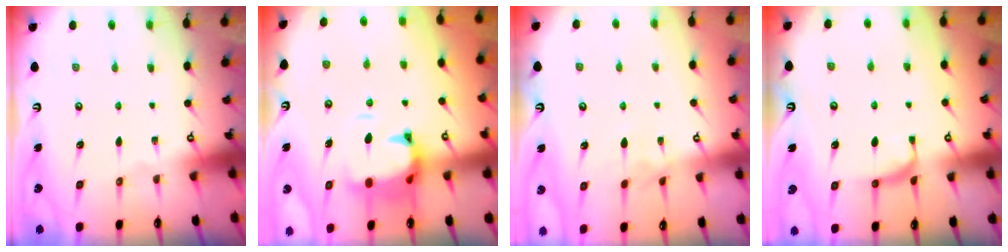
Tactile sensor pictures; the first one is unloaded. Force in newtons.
{"total": 4.5, "press": 4.2, "slide": 1.6}
{"total": 2.5, "press": 2.5, "slide": 0.4}
{"total": 1.8, "press": 1.6, "slide": 0.7}